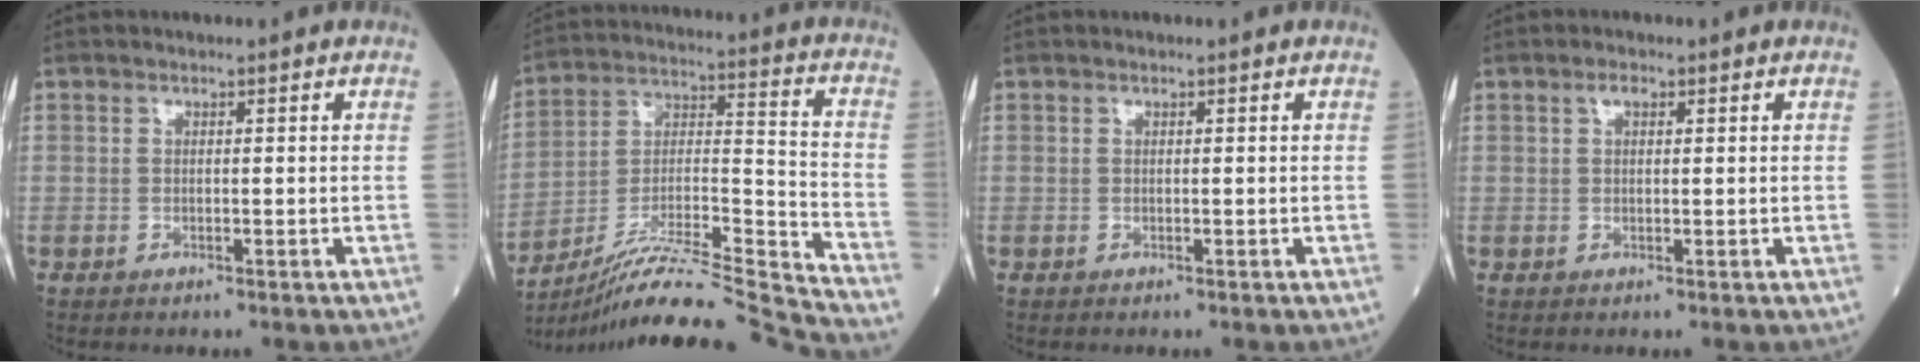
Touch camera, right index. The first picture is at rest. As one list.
[{"total": 21.3, "force": [-19.6, -2.7, 7.8], "torque": [-0.153, -0.003, -0.333]}, {"total": 0.0}, {"total": 1.3, "force": [0.7, 0.6, 1.0], "torque": [-0.021, 0.006, 0.011]}]